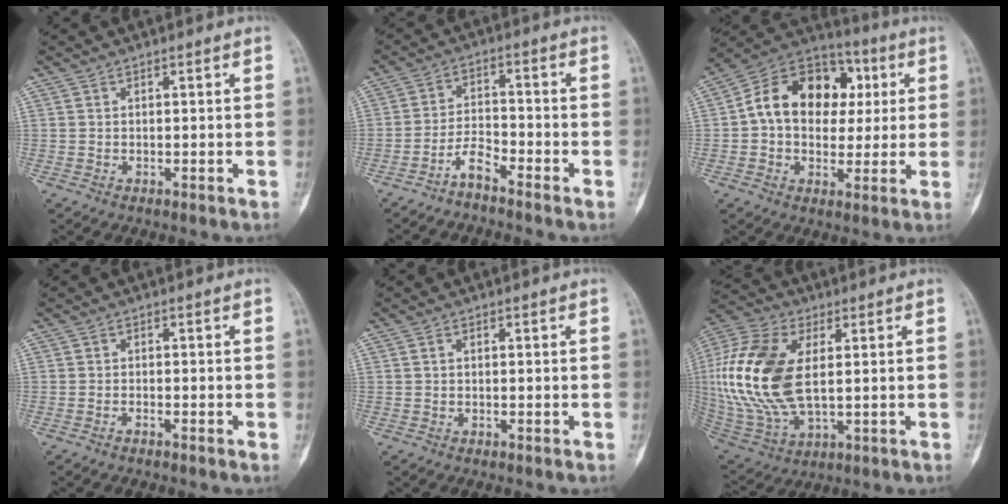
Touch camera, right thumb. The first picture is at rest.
{"total": 4.1, "force": [-3.5, 0.8, 2.0], "torque": [-0.033, 0.029, -0.072]}
{"total": 17.7, "force": [2.5, 13.2, 11.6], "torque": [-0.146, 0.028, 0.031]}
{"total": 0.6, "force": [-0.6, 0.0, 0.2], "torque": [-0.005, 0.004, -0.012]}
{"total": 0.5, "force": [0.0, 0.3, 0.4], "torque": [-0.008, 0.001, -0.003]}
{"total": 21.1, "force": [2.6, 11.7, 17.4], "torque": [-0.378, -0.007, 0.050]}